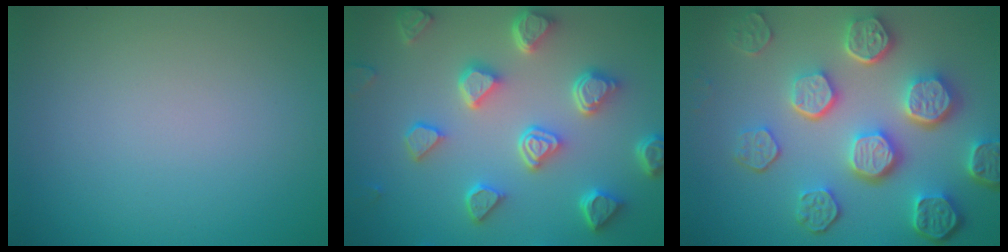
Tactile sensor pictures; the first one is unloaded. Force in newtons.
{"total": 6.6, "press": 5.3, "slide": 4.0}
{"total": 8.3, "press": 6.2, "slide": 5.5}